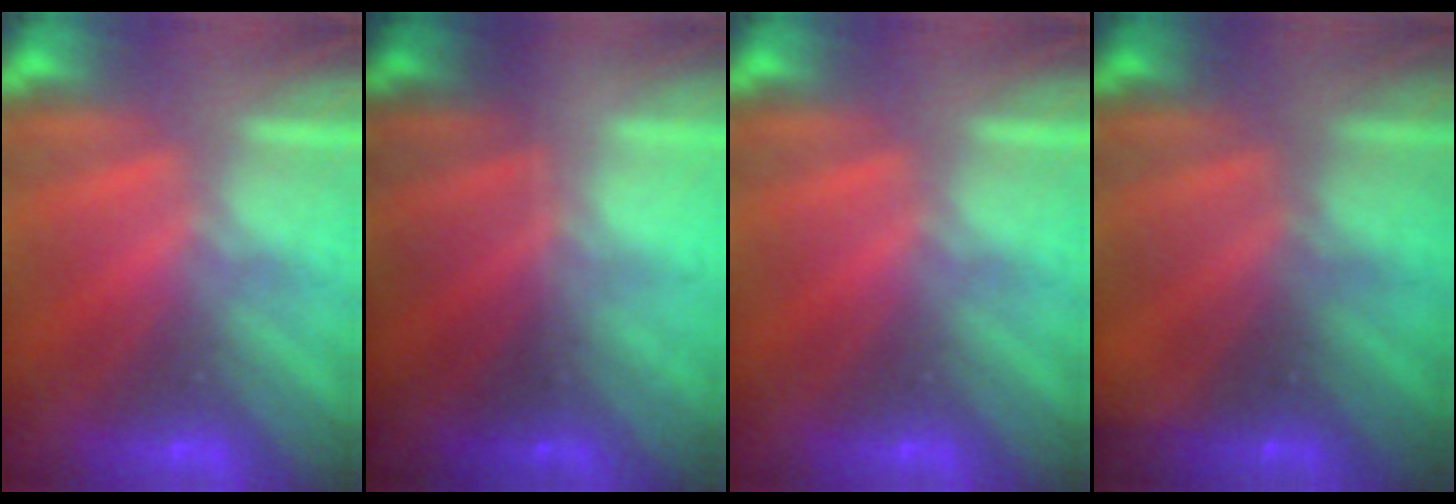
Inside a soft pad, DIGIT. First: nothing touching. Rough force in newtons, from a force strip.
{"total": 1.6}
{"total": 0.0}
{"total": 1.8}